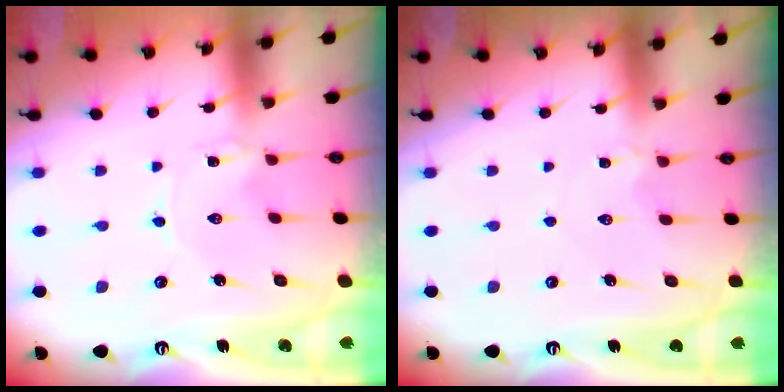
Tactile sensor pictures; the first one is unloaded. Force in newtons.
{"total": 3.3, "press": 3.3, "slide": 0.5}